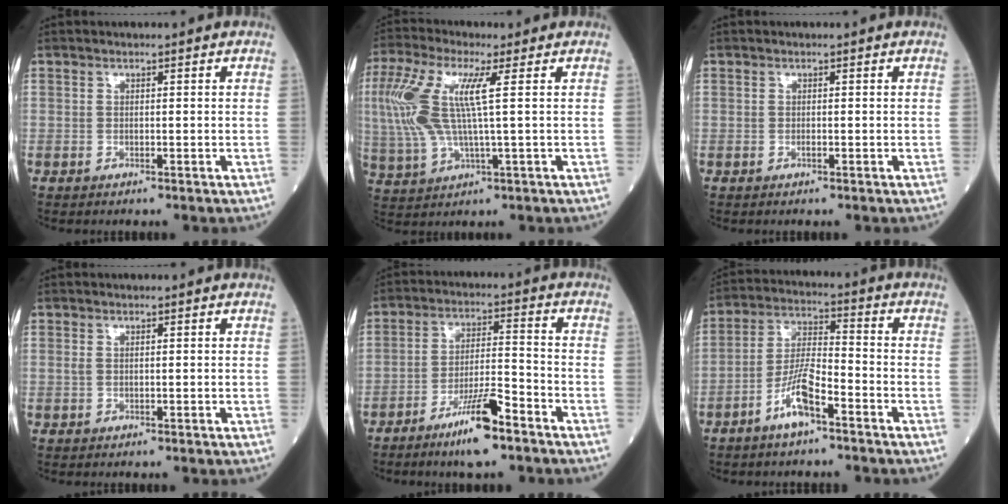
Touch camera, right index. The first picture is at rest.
{"total": 12.0, "force": [2.3, 2.2, 11.6], "torque": [-0.281, 0.018, 0.042]}
{"total": 0.0}
{"total": 0.9, "force": [0.2, 0.4, 0.8], "torque": [-0.024, 0.006, 0.006]}
{"total": 9.4, "force": [-6.3, 0.8, 6.9], "torque": [-0.123, -0.011, -0.114]}
{"total": 7.7, "force": [-4.5, 1.4, 6.1], "torque": [-0.123, 0.006, -0.087]}